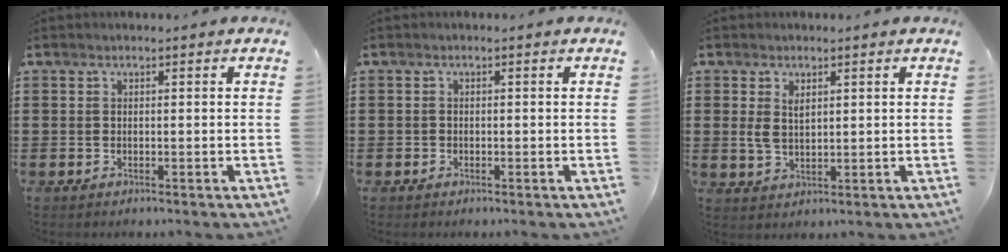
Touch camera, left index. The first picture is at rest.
{"total": 0.7, "force": [-0.4, 0.5, 0.1], "torque": [-0.003, 0.002, -0.009]}
{"total": 3.1, "force": [1.2, 1.7, 2.3], "torque": [-0.050, 0.006, 0.022]}